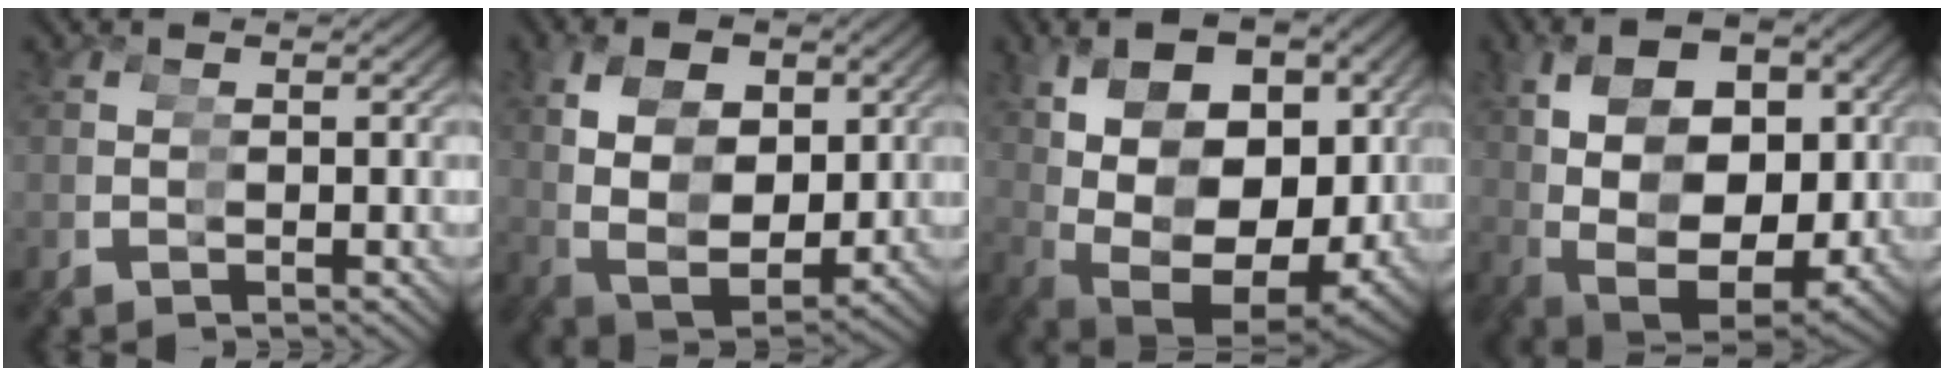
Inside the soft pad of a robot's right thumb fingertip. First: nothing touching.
{"total": 8.9, "force": [0.6, 6.8, 5.7], "torque": [-0.130, -0.033, 0.026]}
{"total": 15.6, "force": [0.3, 11.1, 10.9], "torque": [-0.208, -0.026, 0.021]}
{"total": 14.0, "force": [-0.1, 10.0, 9.8], "torque": [-0.193, -0.029, 0.016]}